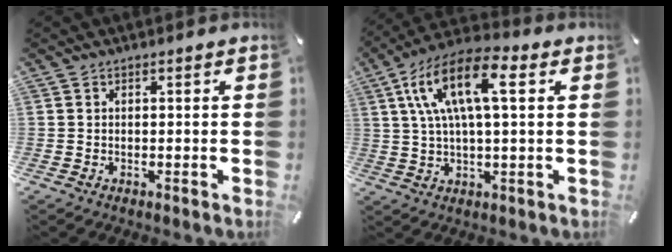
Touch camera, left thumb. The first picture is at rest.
{"total": 13.9, "force": [4.2, 5.4, 12.1], "torque": [-0.257, 0.006, 0.070]}